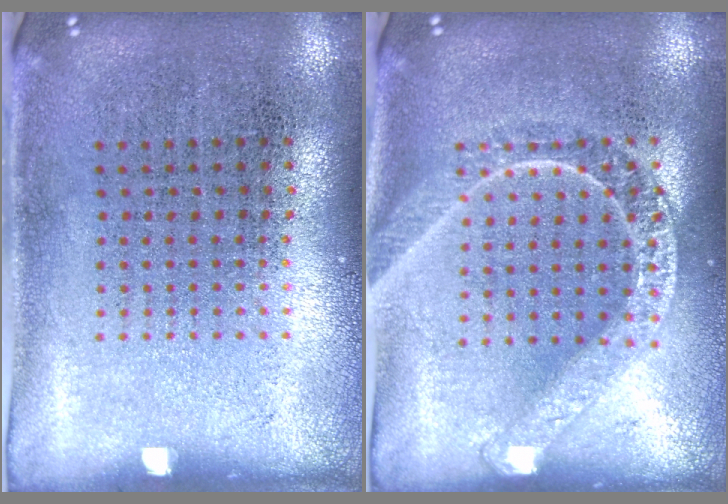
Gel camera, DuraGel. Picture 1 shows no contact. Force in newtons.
{"total": 1.6, "press": 1.6, "slide": 0.2}